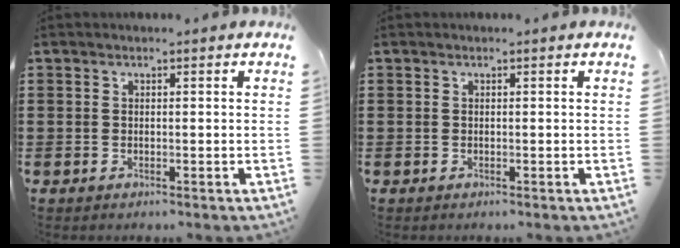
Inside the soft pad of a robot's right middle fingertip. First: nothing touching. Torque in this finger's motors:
{"motor_torque": [0.60, -0.61, 0.10, 0.00]}